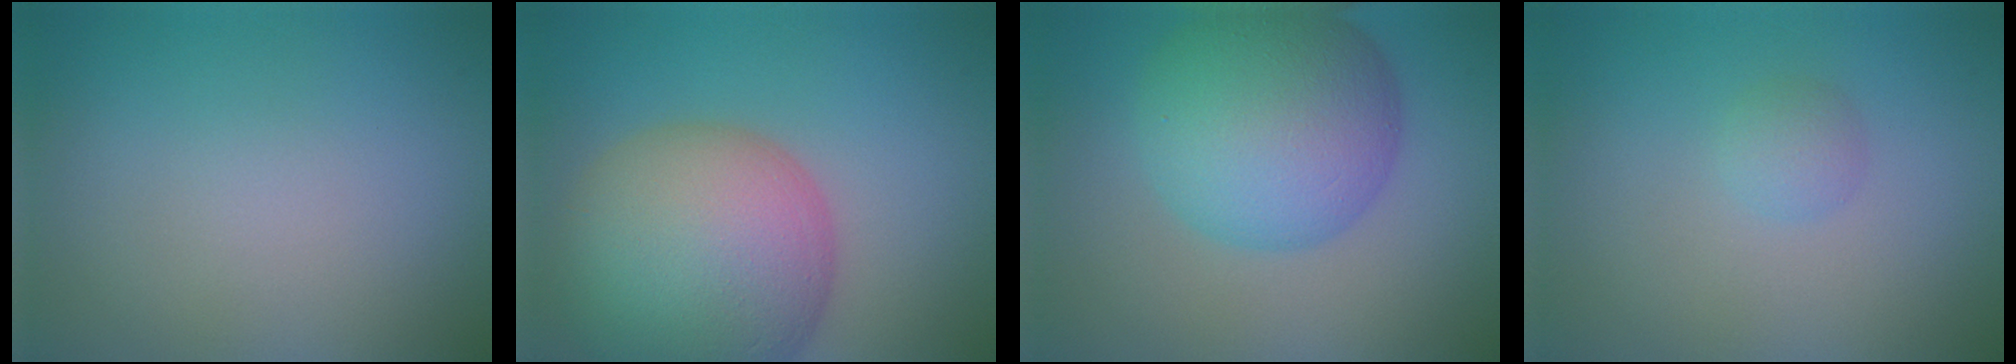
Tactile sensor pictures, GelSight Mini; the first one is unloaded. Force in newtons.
{"total": 12.8, "press": 12.7, "slide": 0.8}
{"total": 10.0, "press": 10.0, "slide": 0.3}
{"total": 1.2, "press": 1.2, "slide": 0.1}